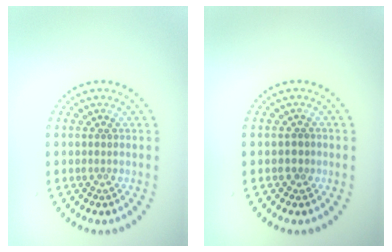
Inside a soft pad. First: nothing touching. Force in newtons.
{"total": 0.8, "press": 0.8, "slide": 0.1}